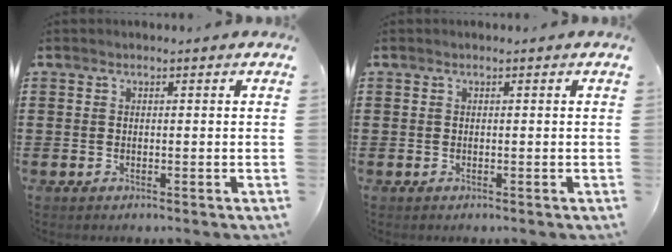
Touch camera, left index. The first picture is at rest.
{"total": 0.0}